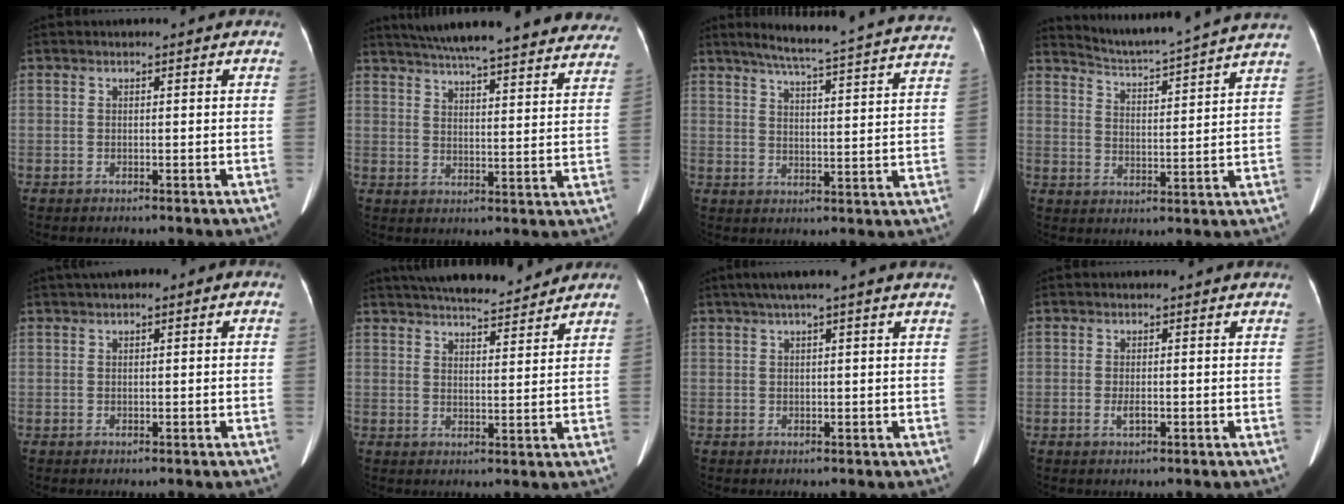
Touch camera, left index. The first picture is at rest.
{"total": 31.1, "force": [27.4, 4.6, 13.9], "torque": [-0.220, -0.037, 0.333]}
{"total": 24.6, "force": [22.4, 0.1, 10.2], "torque": [-0.153, -0.039, 0.271]}
{"total": 14.5, "force": [13.7, -1.3, 4.4], "torque": [-0.086, -0.019, 0.188]}
{"total": 2.9, "force": [0.8, 1.0, 2.6], "torque": [-0.049, 0.018, 0.009]}
{"total": 13.5, "force": [12.2, 2.3, 5.4], "torque": [-0.087, 0.013, 0.179]}
{"total": 4.2, "force": [2.9, -0.9, 2.8], "torque": [-0.048, 0.024, 0.053]}
{"total": 1.3, "force": [-0.6, 0.4, 1.1], "torque": [-0.028, -0.005, -0.010]}